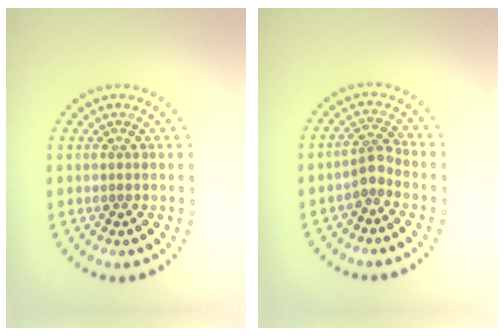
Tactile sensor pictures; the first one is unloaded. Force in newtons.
{"total": 2.0, "press": 1.6, "slide": 1.2}